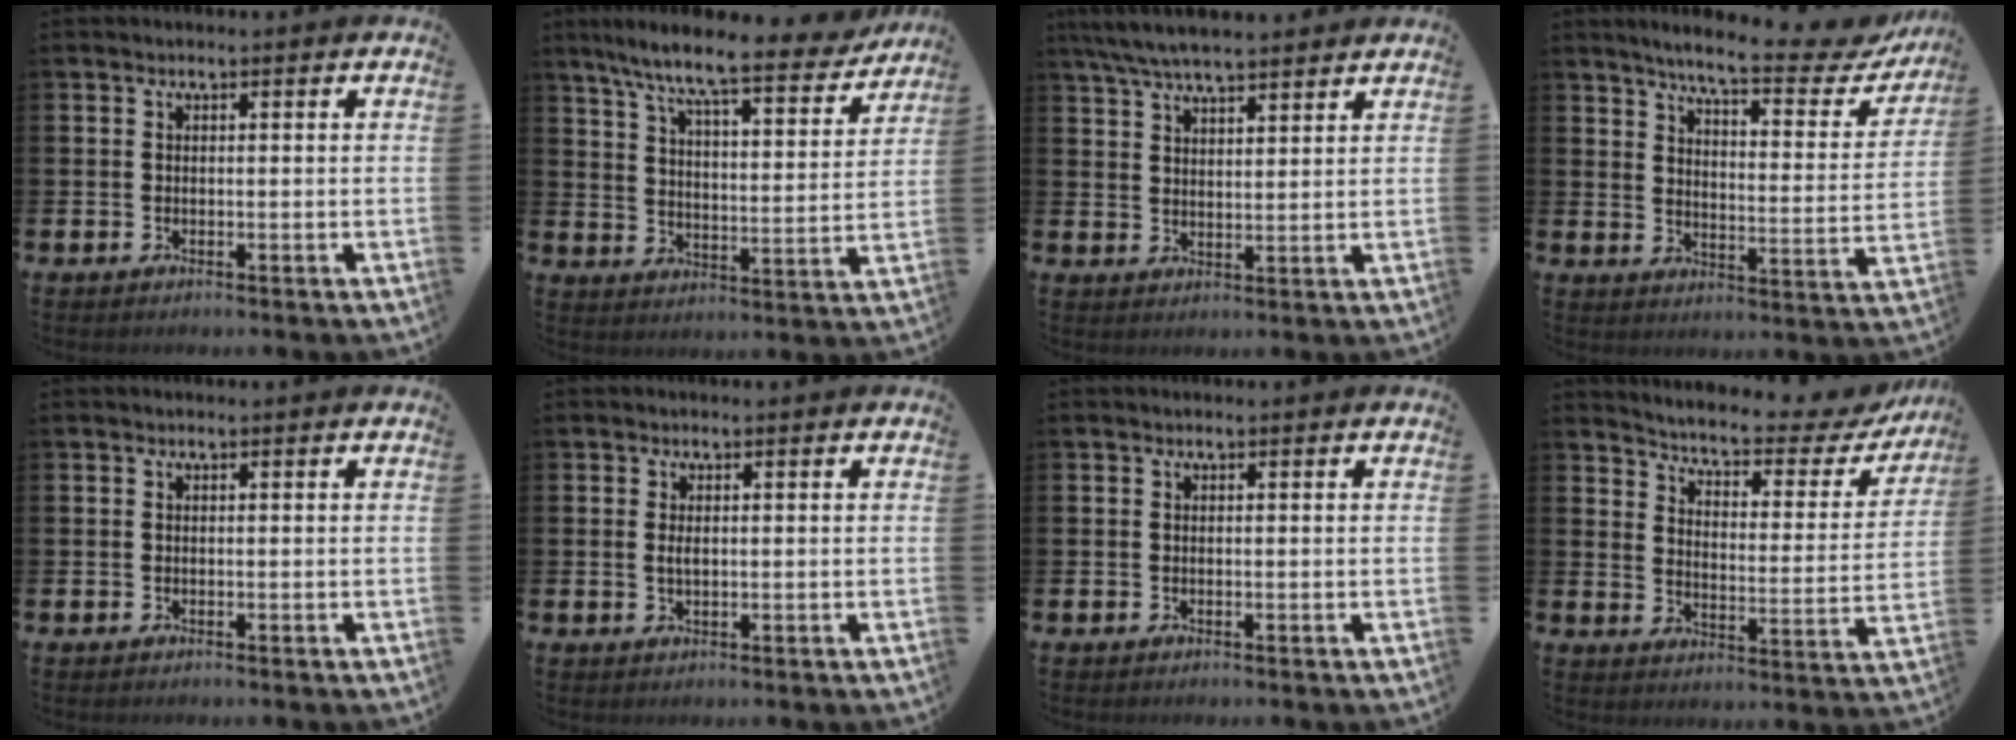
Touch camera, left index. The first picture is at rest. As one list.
[{"total": 9.3, "force": [8.2, 0.9, 4.4], "torque": [-0.104, -0.056, 0.133]}, {"total": 6.3, "force": [5.9, 0.9, 2.0], "torque": [-0.062, -0.015, 0.110]}, {"total": 7.4, "force": [6.5, 0.9, 3.5], "torque": [-0.083, -0.044, 0.103]}, {"total": 0.0}, {"total": 1.2, "force": [0.2, 0.5, 1.1], "torque": [-0.014, 0.001, 0.001]}, {"total": 0.0}, {"total": 5.4, "force": [4.9, 1.1, 1.7], "torque": [-0.055, -0.040, 0.076]}]